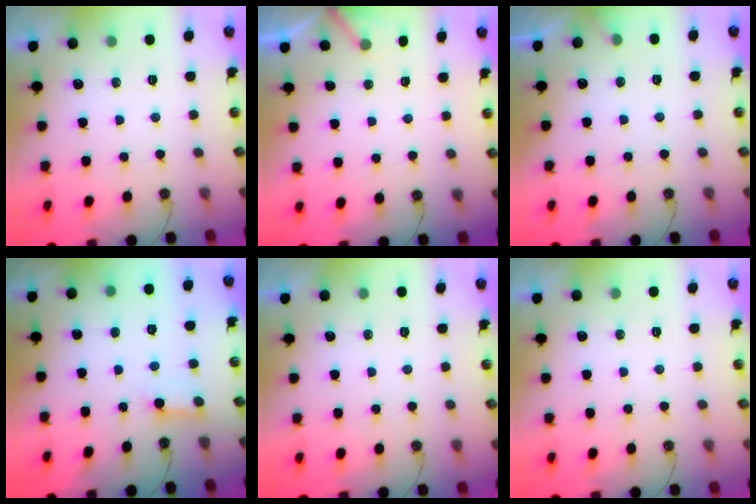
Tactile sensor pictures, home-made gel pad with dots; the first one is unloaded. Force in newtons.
{"total": 2.3, "press": 2.3, "slide": 0.1}
{"total": 3.6, "press": 3.6, "slide": 0.2}
{"total": 2.7, "press": 2.7, "slide": 0.1}
{"total": 0.0}
{"total": 0.0}